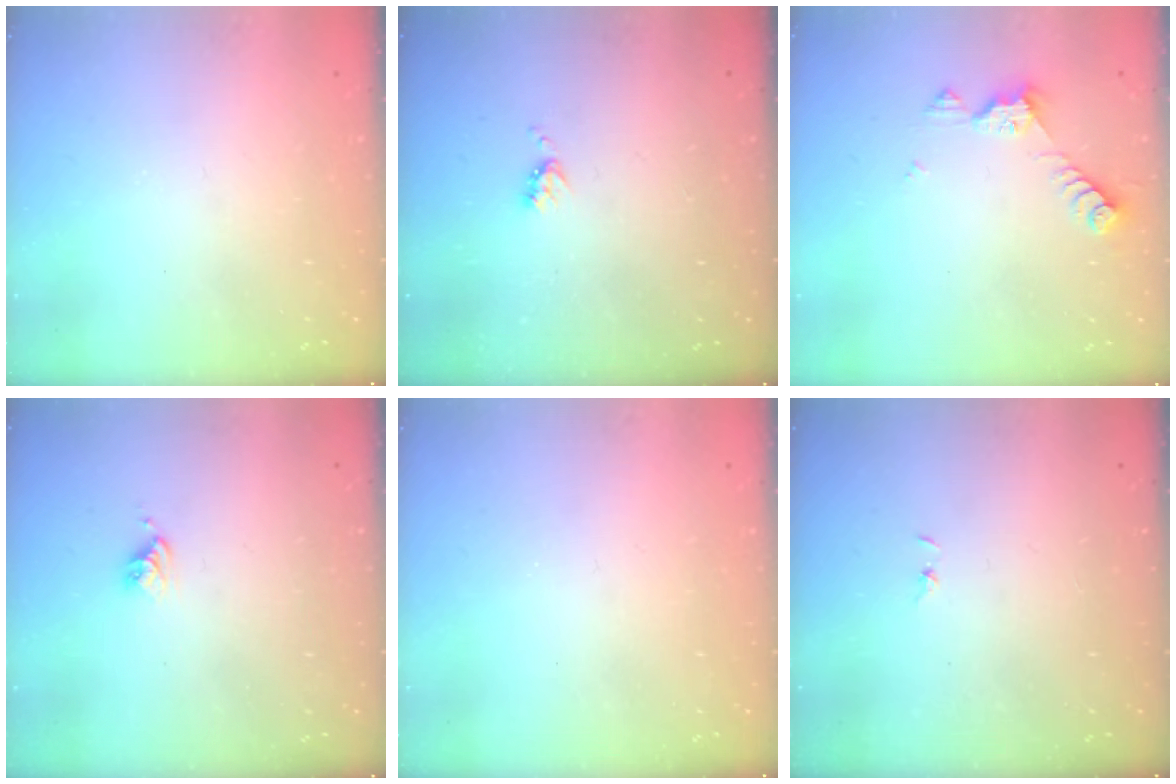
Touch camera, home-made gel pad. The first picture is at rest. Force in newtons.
{"total": 3.9, "press": 3.8, "slide": 0.6}
{"total": 6.7, "press": 6.7, "slide": 0.4}
{"total": 3.7, "press": 3.7, "slide": 0.6}
{"total": 0.0}
{"total": 0.7, "press": 0.7, "slide": 0.1}